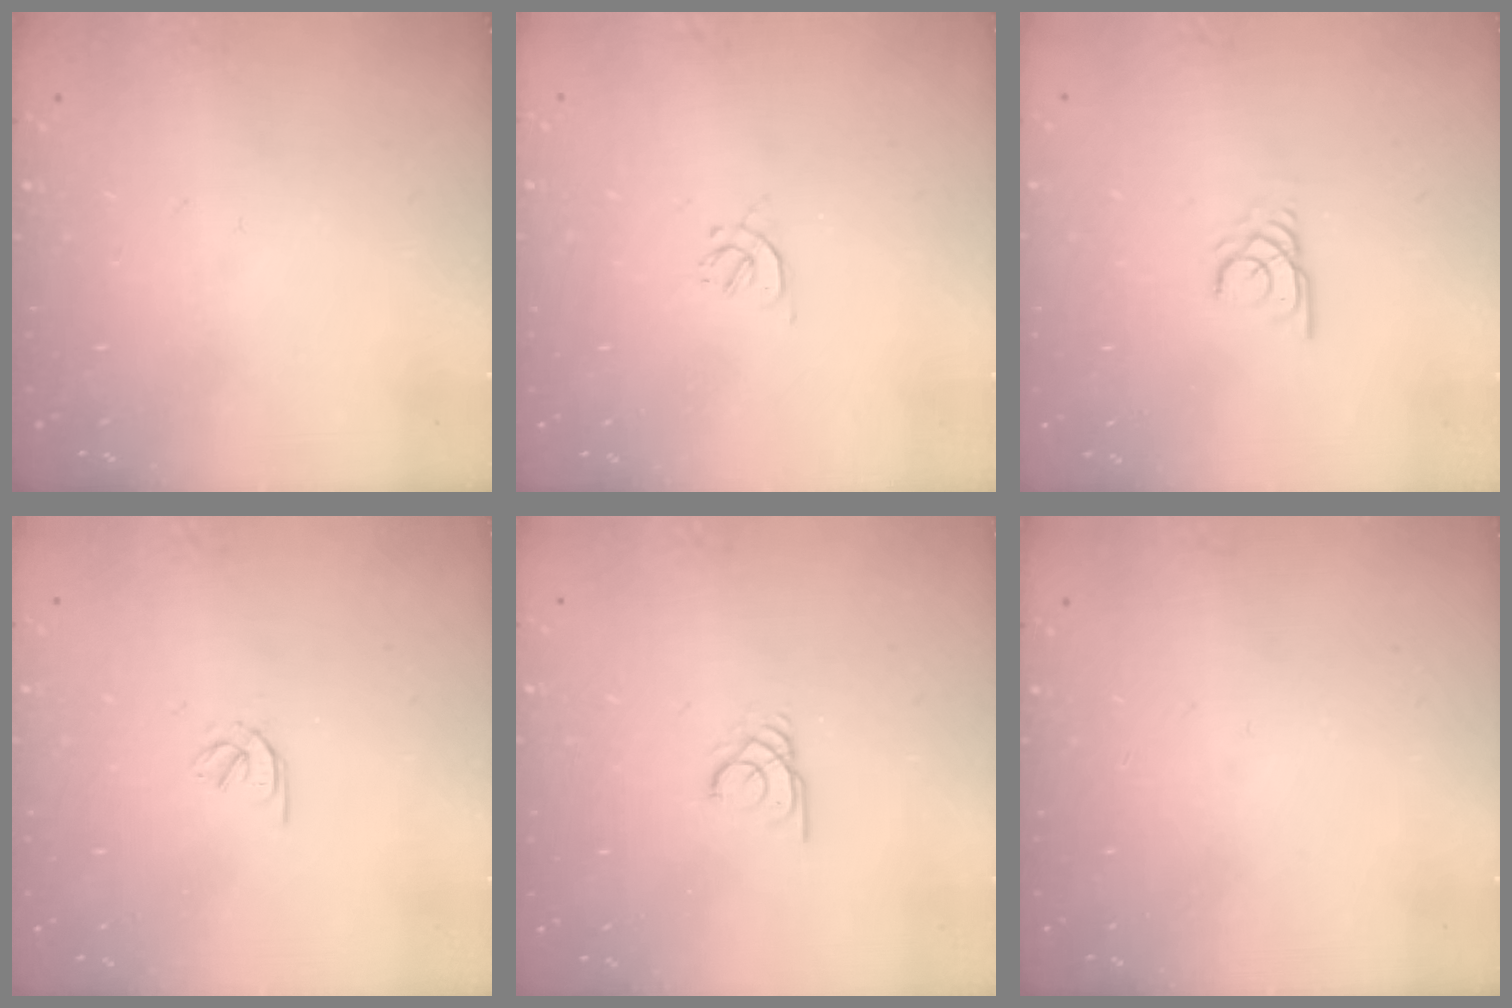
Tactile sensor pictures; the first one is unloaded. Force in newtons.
{"total": 1.2, "press": 1.2, "slide": 0.4}
{"total": 2.1, "press": 2.1, "slide": 0.0}
{"total": 1.5, "press": 1.4, "slide": 0.5}
{"total": 1.8, "press": 1.8, "slide": 0.2}
{"total": 0.0}